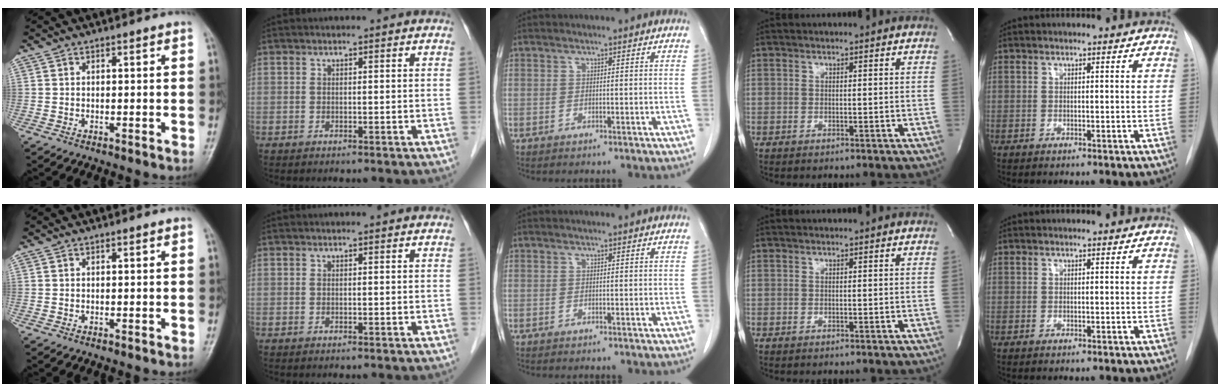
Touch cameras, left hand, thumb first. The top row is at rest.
{}